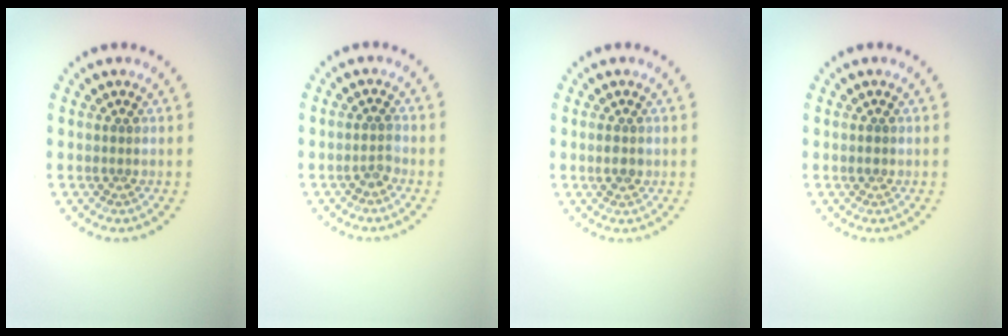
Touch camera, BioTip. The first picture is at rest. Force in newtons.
{"total": 1.2, "press": 1.0, "slide": 0.7}
{"total": 1.0, "press": 1.0, "slide": 0.1}
{"total": 0.7, "press": 0.7, "slide": 0.1}